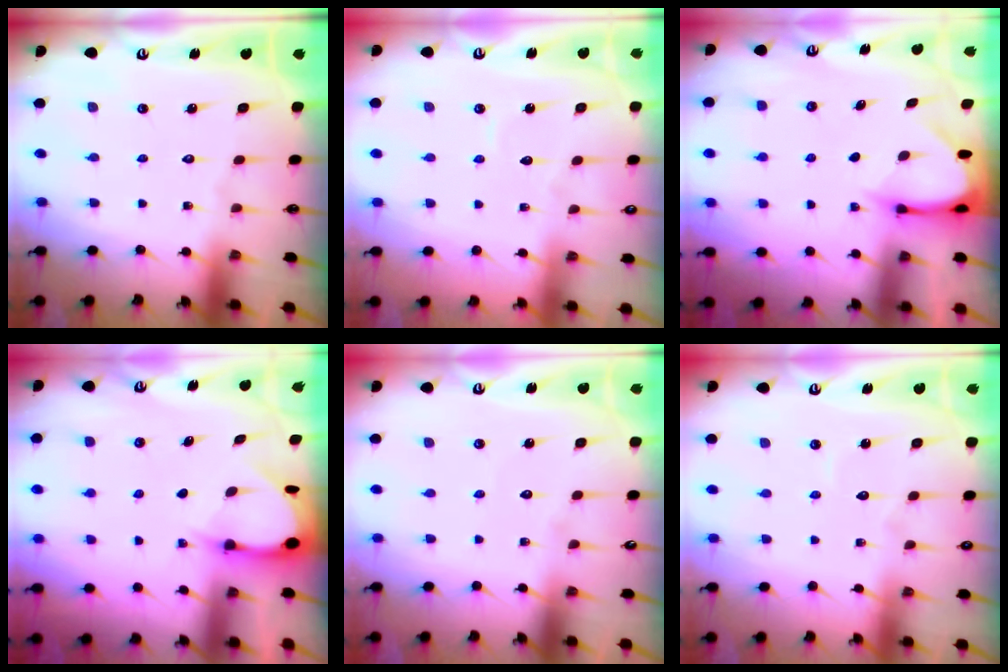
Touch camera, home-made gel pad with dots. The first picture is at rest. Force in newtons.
{"total": 2.6, "press": 2.6, "slide": 0.3}
{"total": 3.6, "press": 3.6, "slide": 0.3}
{"total": 3.5, "press": 3.5, "slide": 0.4}
{"total": 3.6, "press": 3.5, "slide": 0.3}
{"total": 2.9, "press": 2.9, "slide": 0.3}